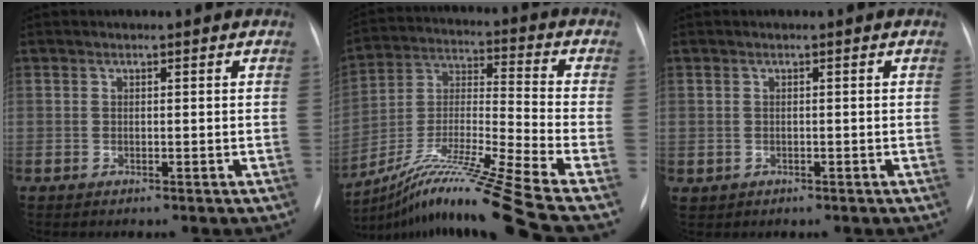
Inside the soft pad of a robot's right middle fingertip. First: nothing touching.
{"total": 19.1, "force": [-14.9, -3.2, 11.4], "torque": [-0.243, -0.016, -0.274]}
{"total": 1.0, "force": [-0.2, 1.0, 0.2], "torque": [-0.003, 0.003, 0.002]}